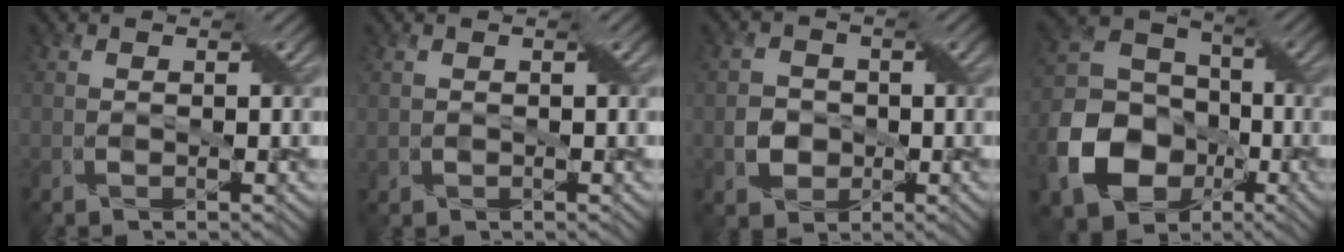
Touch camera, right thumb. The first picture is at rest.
{"total": 0.5, "force": [0.2, 0.5, 0.0], "torque": [-0.004, -0.003, 0.011]}
{"total": 3.2, "force": [-0.8, 3.0, 0.8], "torque": [-0.019, -0.005, -0.016]}
{"total": 14.2, "force": [-5.5, 11.0, 7.0], "torque": [-0.191, -0.032, -0.111]}